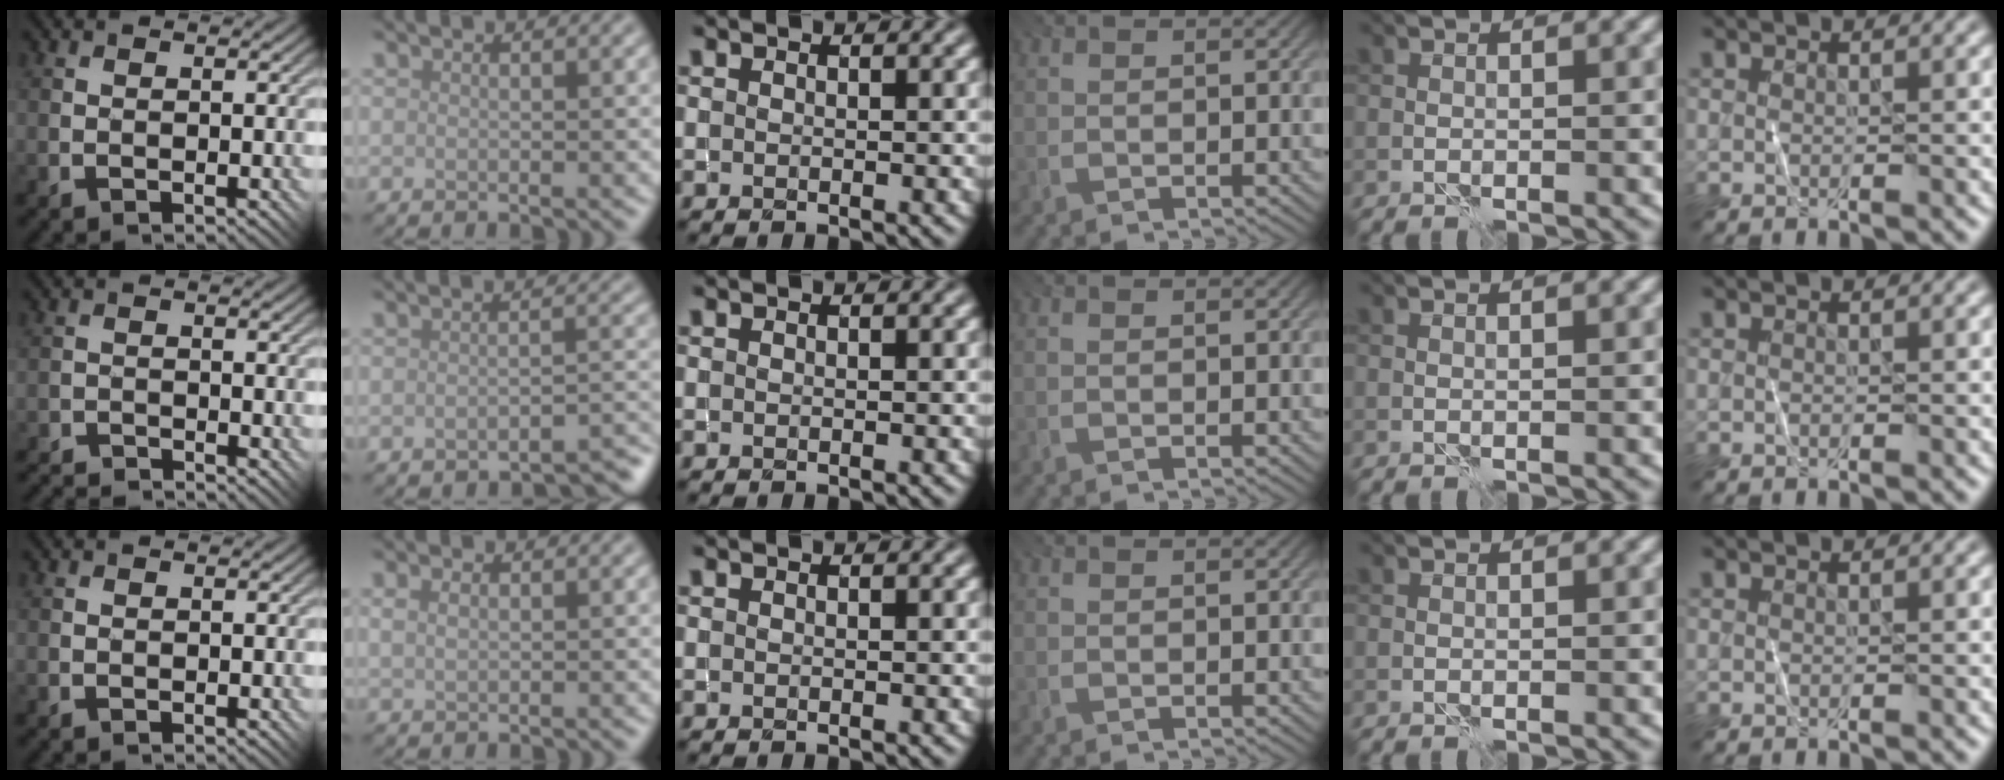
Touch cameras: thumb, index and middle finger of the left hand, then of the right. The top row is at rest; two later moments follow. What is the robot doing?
{"motion": "fold", "object": "shorts"}